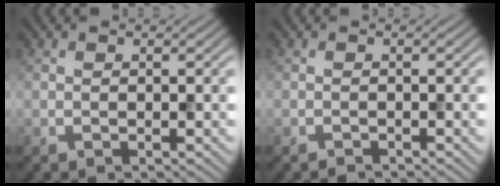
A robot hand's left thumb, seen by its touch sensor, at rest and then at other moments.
{"total": 0.6, "force": [-0.6, 0.0, 0.1], "torque": [0.000, 0.002, -0.014]}